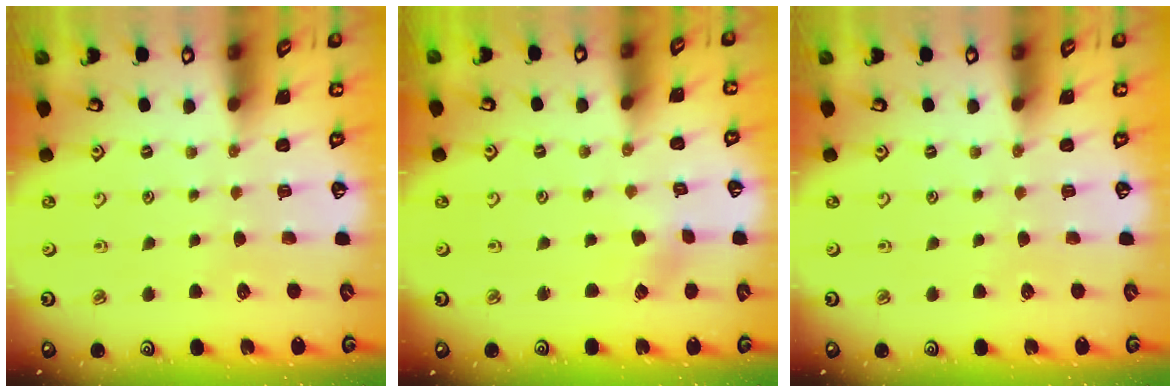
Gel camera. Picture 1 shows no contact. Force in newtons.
{"total": 0.9, "press": 0.9, "slide": 0.2}
{"total": 0.0}